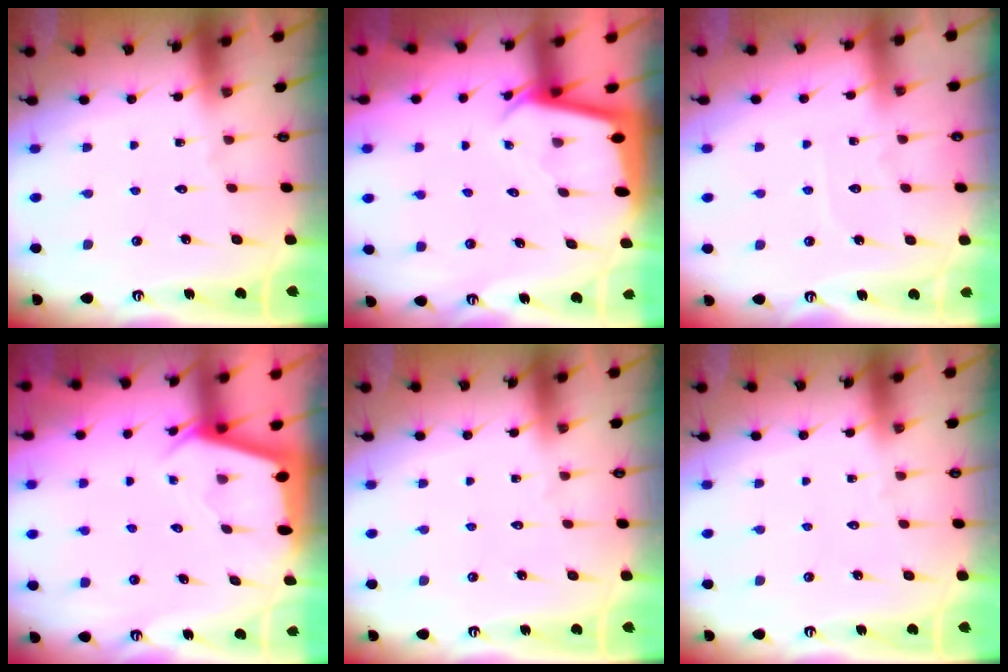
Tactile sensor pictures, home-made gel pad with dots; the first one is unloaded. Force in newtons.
{"total": 2.3, "press": 2.3, "slide": 0.1}
{"total": 3.3, "press": 3.3, "slide": 0.4}
{"total": 2.3, "press": 2.3, "slide": 0.3}
{"total": 0.0}
{"total": 0.0}